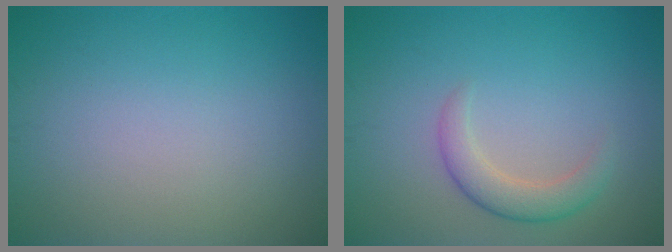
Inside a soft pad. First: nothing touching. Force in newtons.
{"total": 2.7, "press": 2.7, "slide": 0.2}